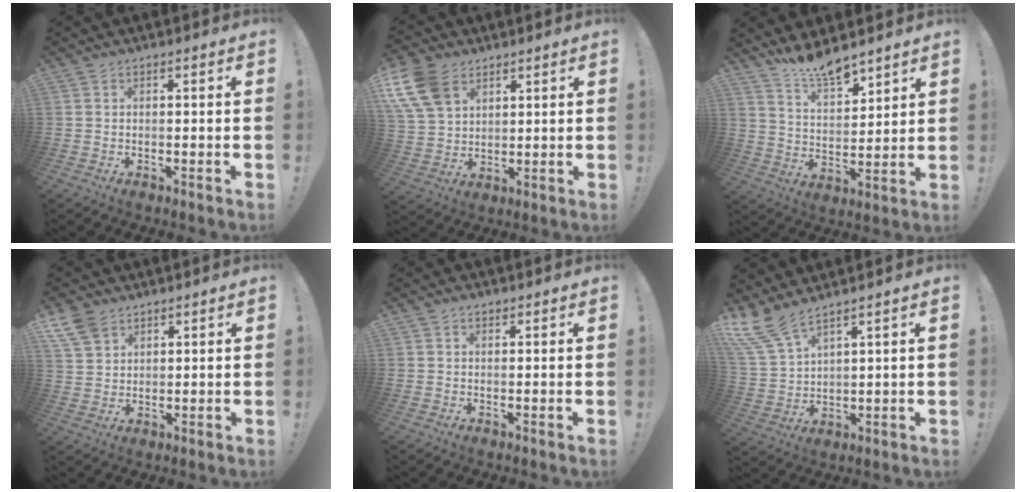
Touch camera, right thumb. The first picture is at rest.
{"total": 13.0, "force": [6.7, 8.8, 6.9], "torque": [-0.149, -0.027, 0.133]}
{"total": 9.9, "force": [8.9, 2.4, 3.6], "torque": [-0.068, -0.072, 0.165]}
{"total": 7.1, "force": [4.9, 4.4, 2.8], "torque": [-0.061, -0.018, 0.099]}
{"total": 1.3, "force": [0.9, 0.8, 0.5], "torque": [-0.010, 0.001, 0.017]}
{"total": 9.6, "force": [7.8, 2.7, 5.0], "torque": [-0.114, -0.038, 0.151]}